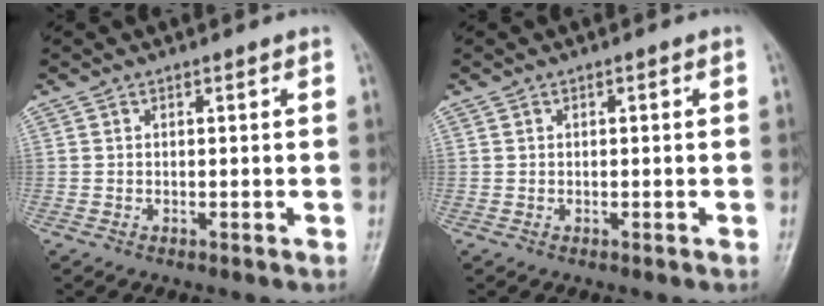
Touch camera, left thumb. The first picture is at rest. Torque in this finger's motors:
{"motor_torque": [0.00, 0.00, 0.00, 0.00, 0.00]}